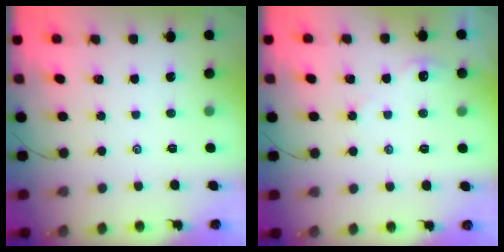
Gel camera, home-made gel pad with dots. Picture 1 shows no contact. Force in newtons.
{"total": 1.9, "press": 1.8, "slide": 0.3}